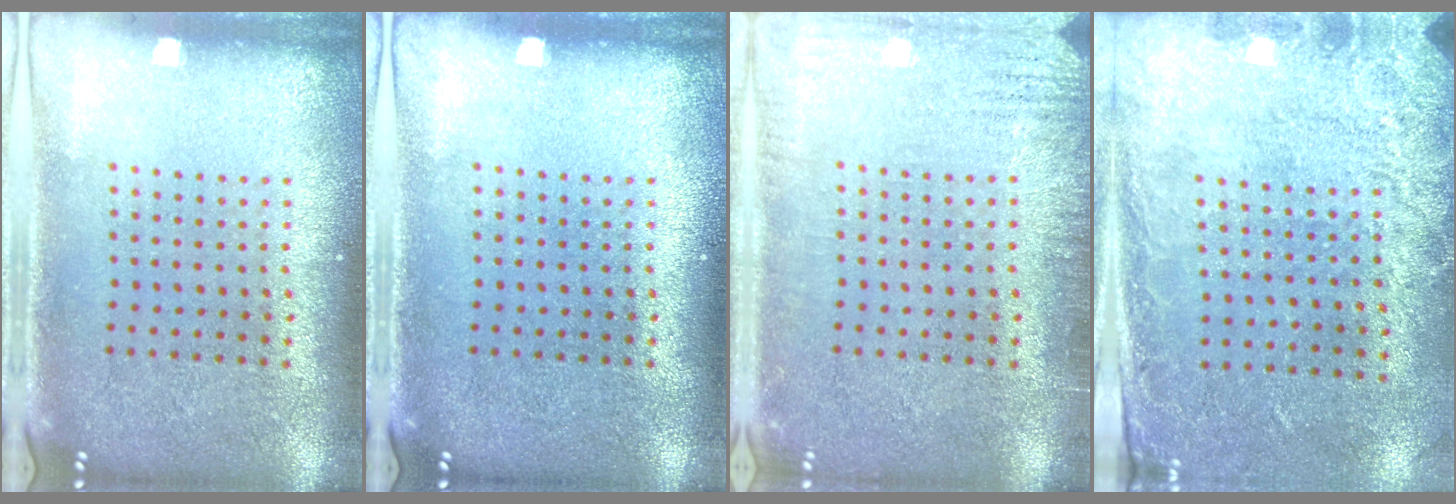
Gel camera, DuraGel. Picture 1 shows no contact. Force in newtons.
{"total": 0.0}
{"total": 2.5, "press": 2.5, "slide": 0.4}
{"total": 2.8, "press": 2.0, "slide": 1.9}